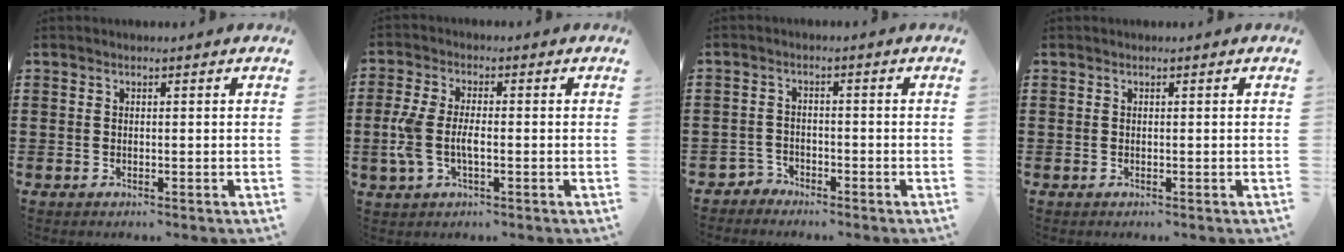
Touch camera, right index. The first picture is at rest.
{"total": 5.2, "force": [-0.9, 2.4, 4.5], "torque": [-0.115, -0.006, -0.025]}
{"total": 2.2, "force": [-2.1, 0.8, -0.2], "torque": [-0.006, 0.003, -0.046]}
{"total": 0.0}